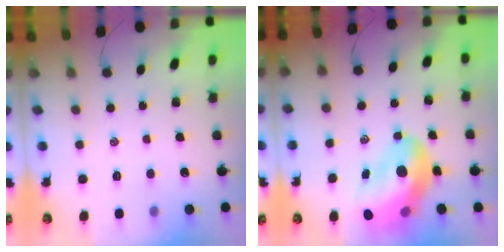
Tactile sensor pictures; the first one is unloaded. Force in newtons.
{"total": 17.6, "press": 16.8, "slide": 5.1}